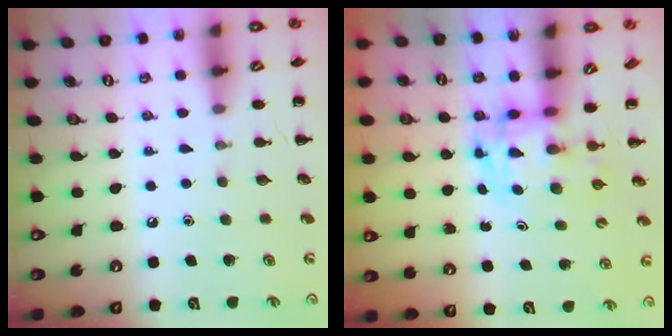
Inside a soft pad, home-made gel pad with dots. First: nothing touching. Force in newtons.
{"total": 3.5, "press": 3.4, "slide": 0.5}